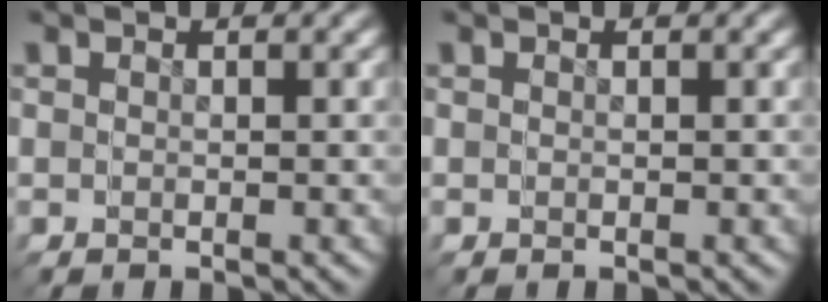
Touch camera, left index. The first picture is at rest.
{"total": 0.0}